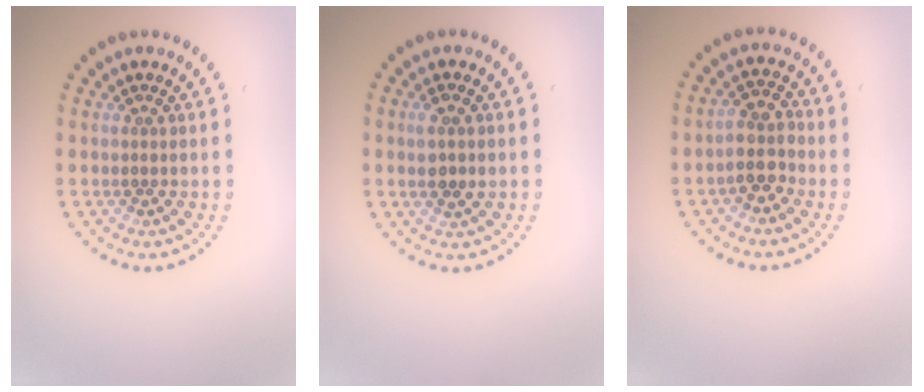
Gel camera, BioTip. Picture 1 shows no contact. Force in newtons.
{"total": 2.0, "press": 1.9, "slide": 0.5}
{"total": 2.9, "press": 2.6, "slide": 1.3}